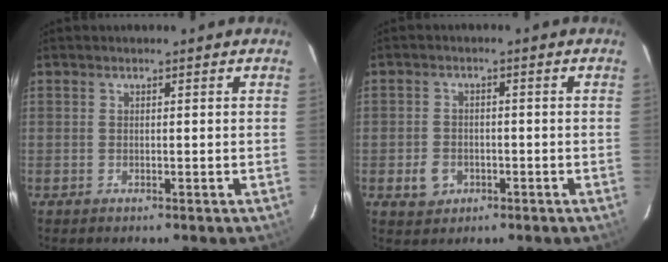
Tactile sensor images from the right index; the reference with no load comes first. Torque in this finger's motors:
{"motor_torque": [0.30, -0.24, 0.19, 0.02]}